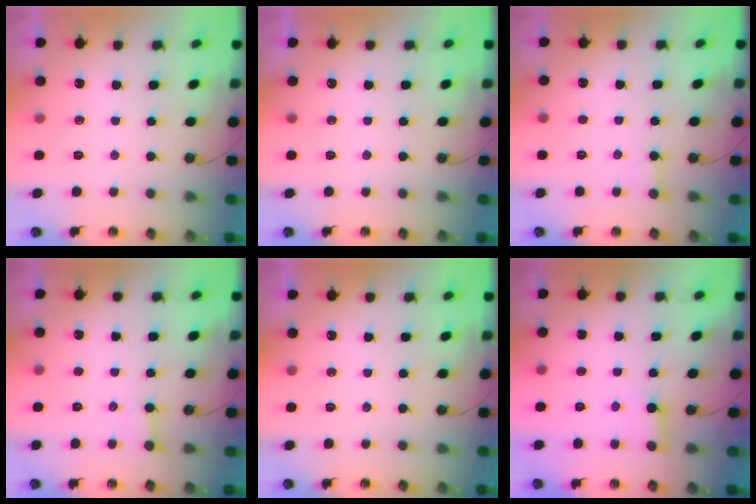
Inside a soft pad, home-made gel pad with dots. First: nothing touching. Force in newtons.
{"total": 0.0}
{"total": 1.9, "press": 1.9, "slide": 0.2}
{"total": 2.4, "press": 2.4, "slide": 0.1}
{"total": 0.0}
{"total": 2.7, "press": 2.7, "slide": 0.0}